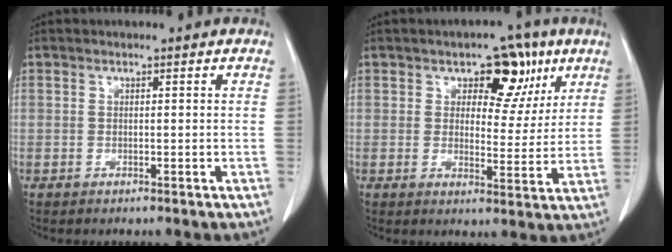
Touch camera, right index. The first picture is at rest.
{"total": 8.3, "force": [4.2, 4.8, 5.3], "torque": [-0.051, 0.011, 0.056]}